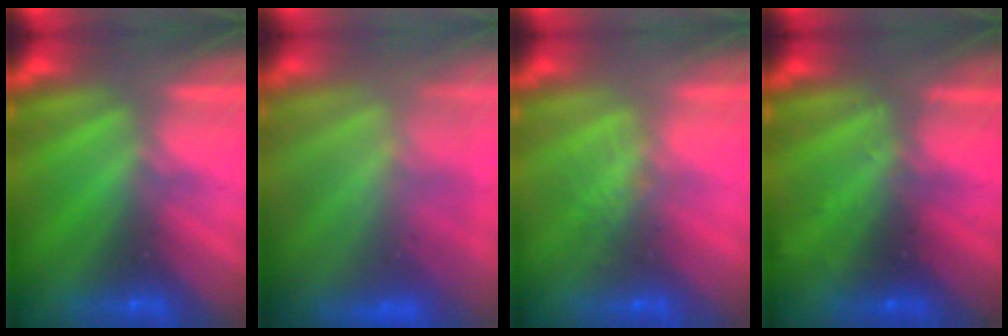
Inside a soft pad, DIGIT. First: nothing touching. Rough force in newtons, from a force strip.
{"total": 7.6}
{"total": 2.7}
{"total": 2.4}